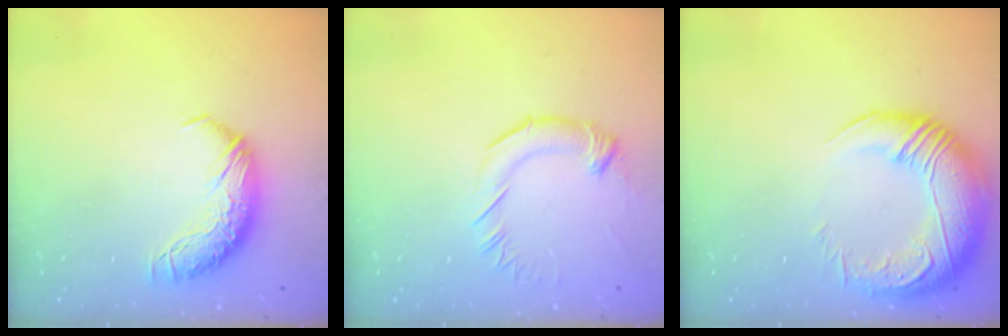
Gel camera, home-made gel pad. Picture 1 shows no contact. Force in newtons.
{"total": 2.5, "press": 2.4, "slide": 0.7}
{"total": 7.0, "press": 5.1, "slide": 4.7}